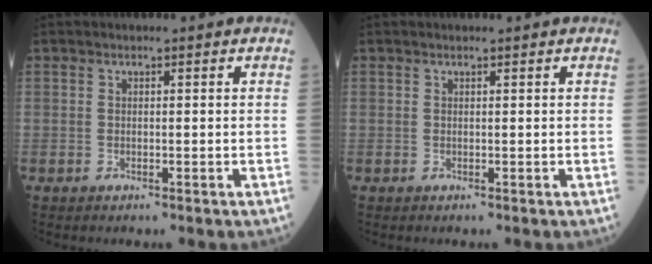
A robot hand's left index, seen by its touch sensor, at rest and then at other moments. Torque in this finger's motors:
{"motor_torque": [0.17, -0.06, -0.02, -0.01]}